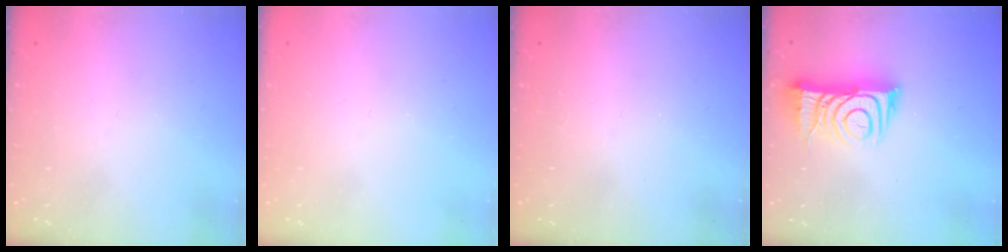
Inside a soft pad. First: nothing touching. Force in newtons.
{"total": 0.0}
{"total": 2.8, "press": 2.8, "slide": 0.4}
{"total": 11.5, "press": 11.4, "slide": 1.1}